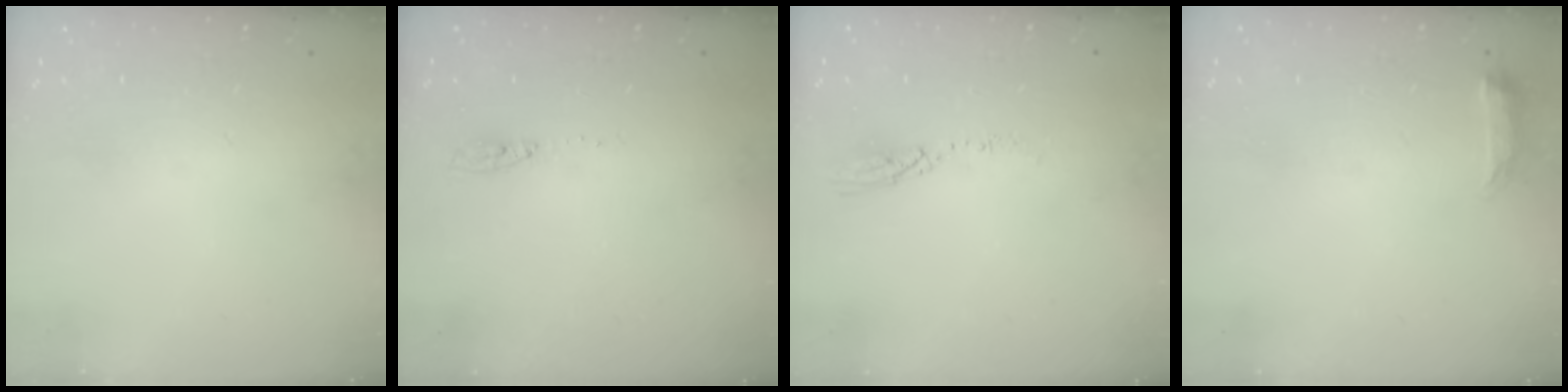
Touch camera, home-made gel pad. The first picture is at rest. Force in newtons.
{"total": 4.6, "press": 4.4, "slide": 1.3}
{"total": 3.8, "press": 3.8, "slide": 0.2}
{"total": 6.6, "press": 6.6, "slide": 0.6}